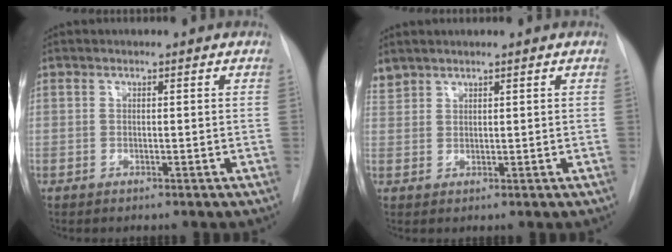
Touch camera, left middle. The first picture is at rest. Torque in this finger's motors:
{"motor_torque": [0.02, -0.14, -0.01, -0.01]}